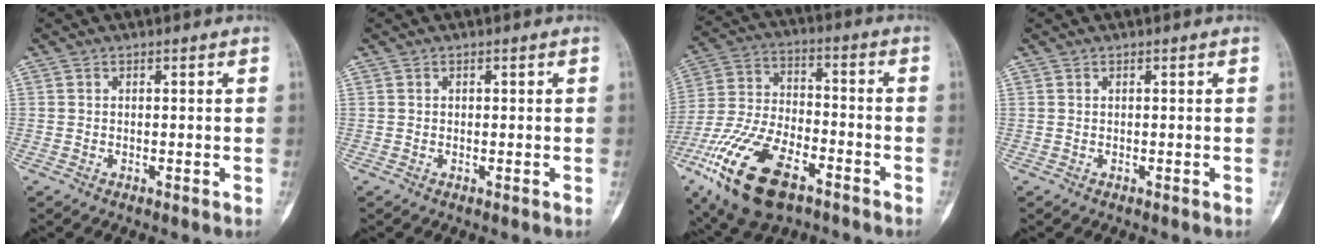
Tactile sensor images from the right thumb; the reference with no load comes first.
{"total": 0.0}
{"total": 20.1, "force": [-10.6, 9.5, 14.1], "torque": [-0.289, 0.031, -0.195]}
{"total": 0.0}